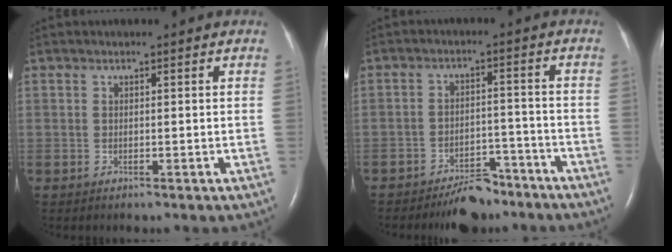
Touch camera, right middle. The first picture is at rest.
{"total": 6.7, "force": [-5.7, 2.7, 2.2], "torque": [-0.033, 0.007, -0.089]}